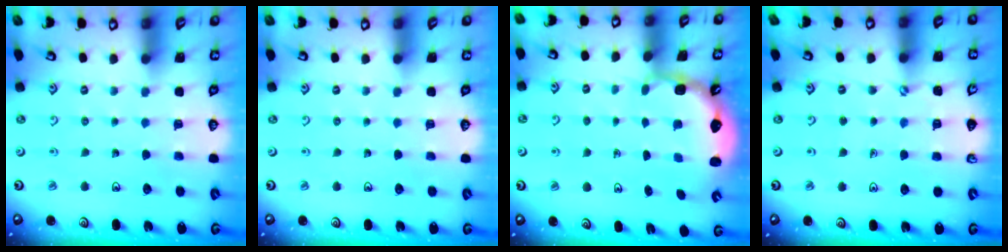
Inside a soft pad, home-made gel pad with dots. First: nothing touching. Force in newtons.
{"total": 0.0}
{"total": 2.5, "press": 2.1, "slide": 1.3}
{"total": 0.9, "press": 0.9, "slide": 0.1}